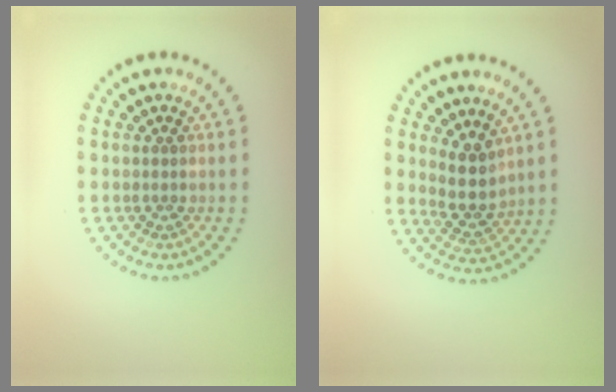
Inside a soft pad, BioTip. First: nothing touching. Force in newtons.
{"total": 2.9, "press": 2.3, "slide": 1.7}